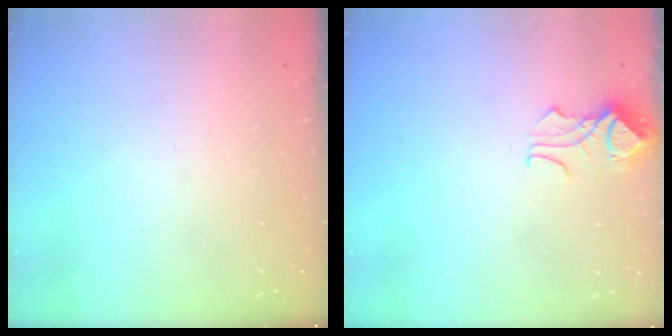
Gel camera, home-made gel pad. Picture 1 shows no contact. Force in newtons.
{"total": 2.4, "press": 2.3, "slide": 0.7}